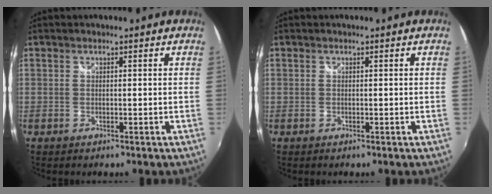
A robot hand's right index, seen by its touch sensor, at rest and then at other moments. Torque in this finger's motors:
{"motor_torque": [0.01, 0.01, 0.00, 0.01]}